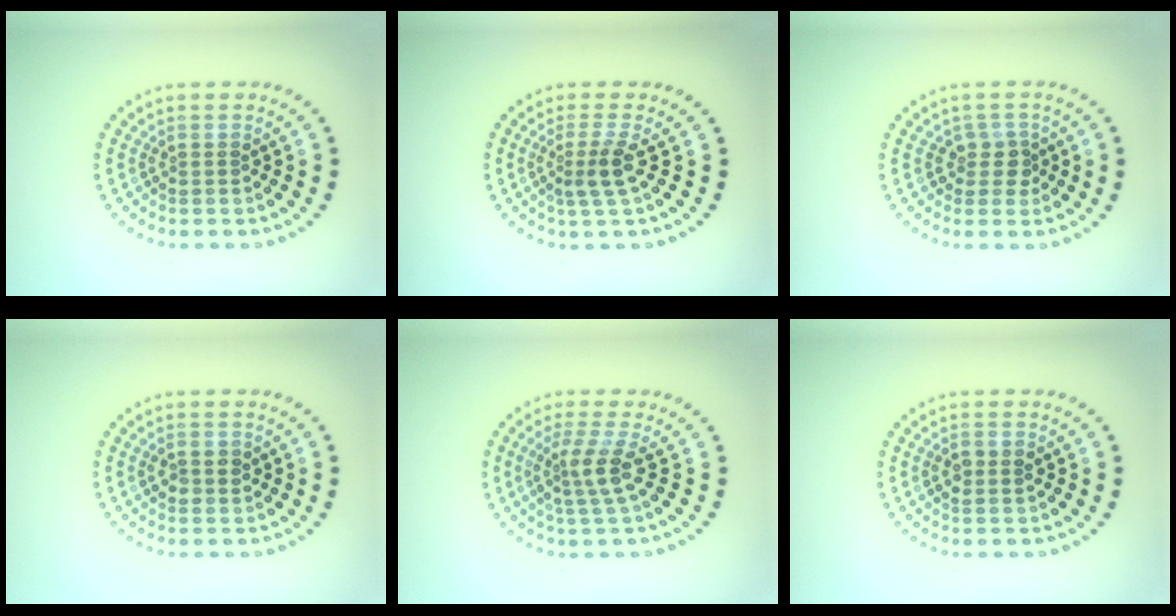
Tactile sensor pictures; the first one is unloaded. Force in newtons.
{"total": 2.3, "press": 1.8, "slide": 1.5}
{"total": 1.9, "press": 1.5, "slide": 1.1}
{"total": 1.4, "press": 1.4, "slide": 0.2}
{"total": 2.8, "press": 2.1, "slide": 1.9}
{"total": 1.5, "press": 1.5, "slide": 0.3}